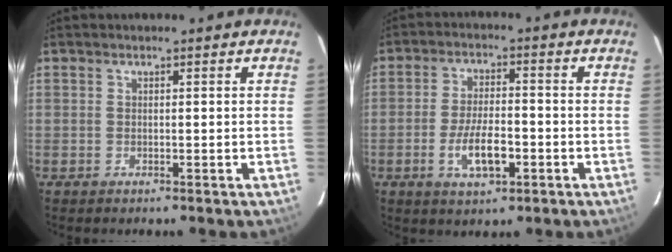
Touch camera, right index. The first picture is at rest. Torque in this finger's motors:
{"motor_torque": [0.46, -0.08, 0.44, 0.07]}